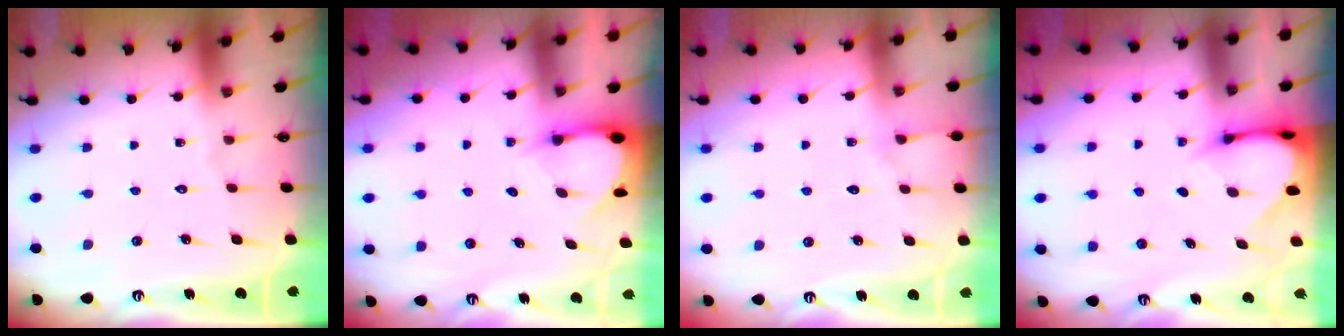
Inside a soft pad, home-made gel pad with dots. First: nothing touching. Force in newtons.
{"total": 2.6, "press": 2.5, "slide": 0.4}
{"total": 7.7, "press": 7.6, "slide": 0.8}
{"total": 3.5, "press": 3.5, "slide": 0.2}